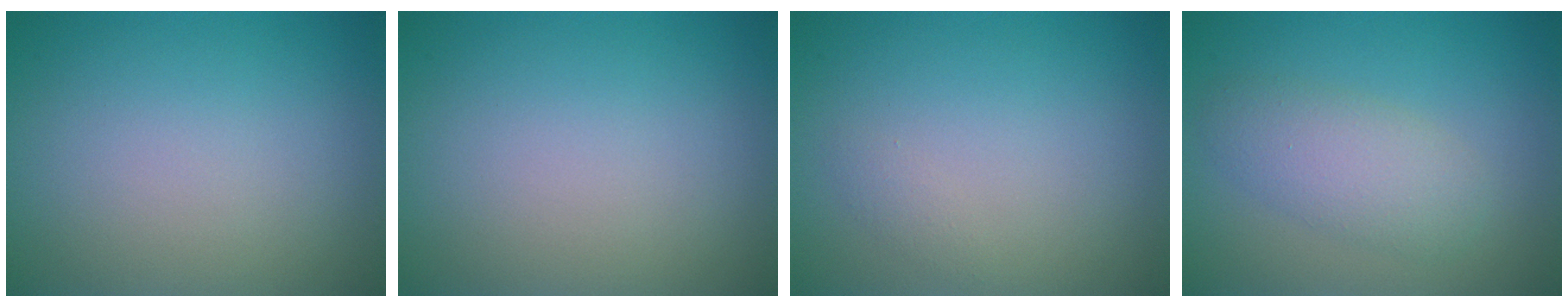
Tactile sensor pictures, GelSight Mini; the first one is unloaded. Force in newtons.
{"total": 0.0}
{"total": 0.6, "press": 0.6, "slide": 0.1}
{"total": 3.2, "press": 3.2, "slide": 0.1}